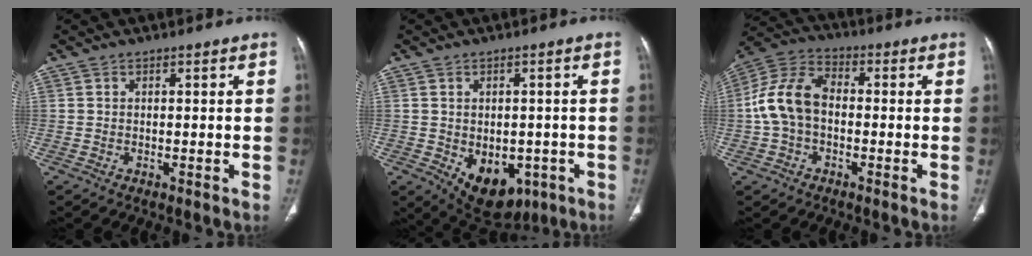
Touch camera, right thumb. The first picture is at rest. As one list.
[{"total": 11.6, "force": [-4.3, 7.7, 7.5], "torque": [-0.077, 0.007, -0.040]}, {"total": 11.1, "force": [-0.9, 7.5, 8.1], "torque": [-0.158, 0.036, -0.029]}]